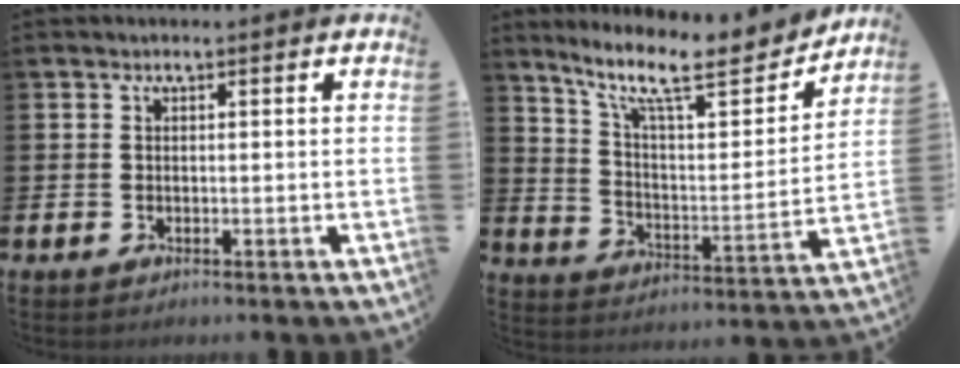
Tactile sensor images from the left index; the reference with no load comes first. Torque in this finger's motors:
{"motor_torque": [0.96, -1.18, 0.44, 0.21]}